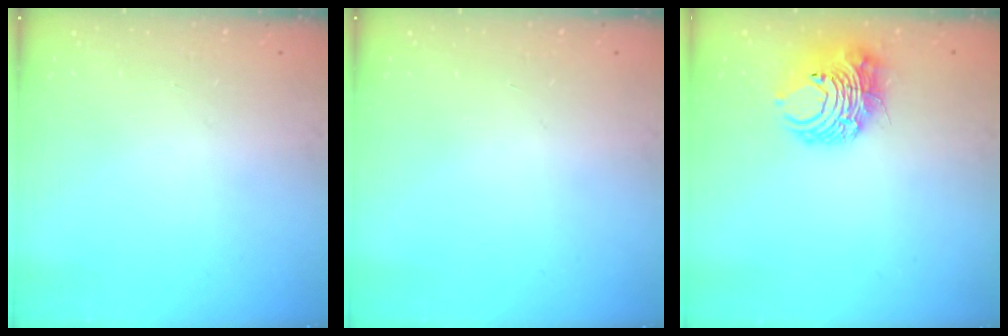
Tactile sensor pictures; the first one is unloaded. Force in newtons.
{"total": 0.0}
{"total": 9.7, "press": 9.6, "slide": 1.4}